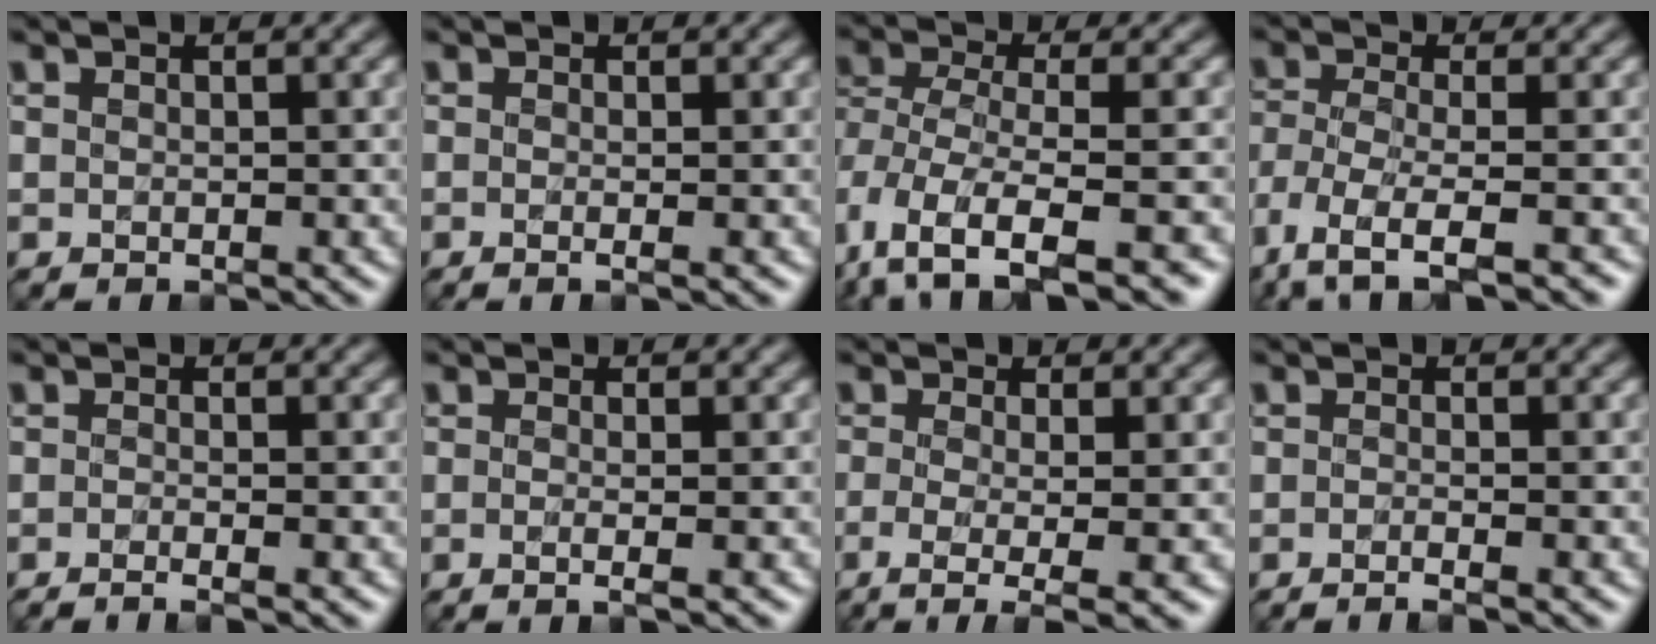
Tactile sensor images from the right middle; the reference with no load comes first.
{"total": 1.4, "force": [-0.1, 0.5, 1.3], "torque": [-0.013, -0.006, -0.015]}
{"total": 7.9, "force": [-4.2, 3.6, 5.6], "torque": [-0.125, -0.018, -0.074]}
{"total": 6.5, "force": [-4.4, 1.7, 4.4], "torque": [-0.085, -0.010, -0.088]}
{"total": 2.2, "force": [-1.0, 0.7, 1.8], "torque": [-0.006, -0.008, -0.030]}
{"total": 2.5, "force": [0.0, 1.1, 2.2], "torque": [-0.023, -0.004, -0.021]}
{"total": 5.1, "force": [-1.3, 1.5, 4.7], "torque": [-0.082, -0.015, -0.026]}
{"total": 1.9, "force": [-0.9, 0.5, 1.5], "torque": [-0.008, -0.008, -0.025]}